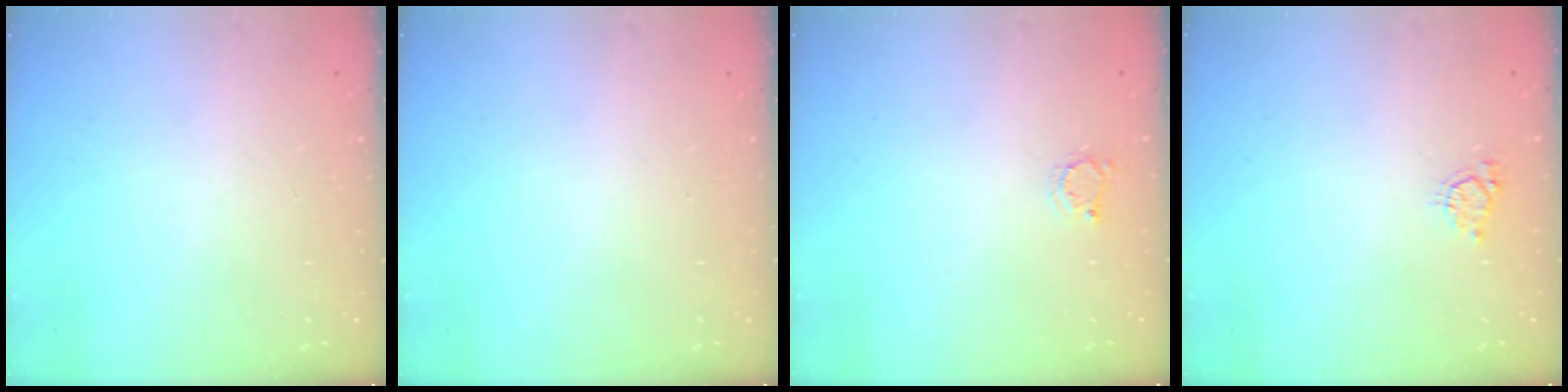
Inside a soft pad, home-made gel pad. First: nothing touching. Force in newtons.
{"total": 0.0}
{"total": 2.8, "press": 2.7, "slide": 0.4}
{"total": 4.3, "press": 4.3, "slide": 0.6}